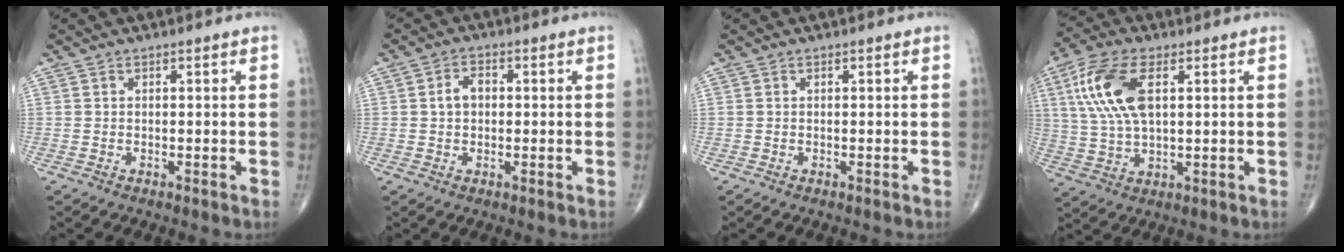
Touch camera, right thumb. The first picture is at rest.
{"total": 3.6, "force": [0.3, 2.5, 2.5], "torque": [-0.041, 0.014, 0.001]}
{"total": 0.0}
{"total": 12.9, "force": [3.7, 6.2, 10.7], "torque": [-0.232, 0.003, 0.075]}